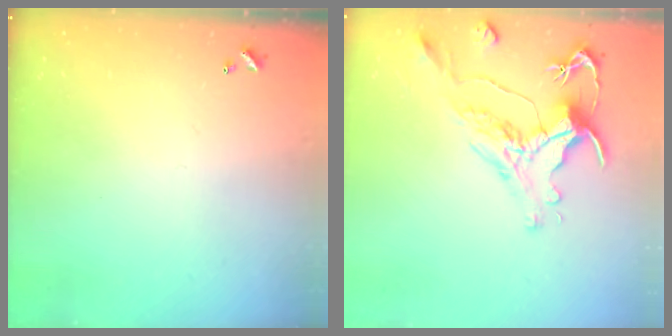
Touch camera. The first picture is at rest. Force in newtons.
{"total": 1.6, "press": 0.9, "slide": 1.3}